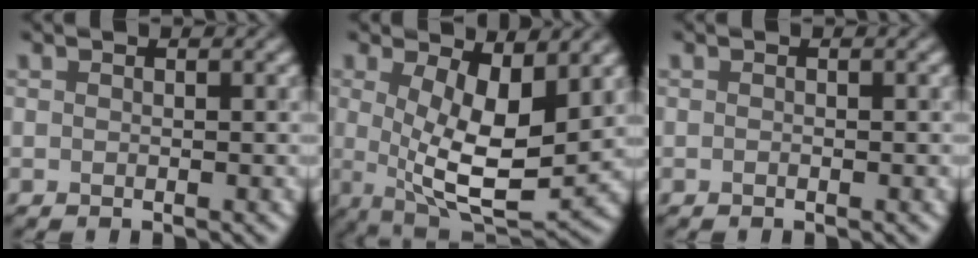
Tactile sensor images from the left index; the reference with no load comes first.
{"total": 8.7, "force": [1.4, 3.8, 7.7], "torque": [-0.140, -0.018, 0.029]}
{"total": 0.0}